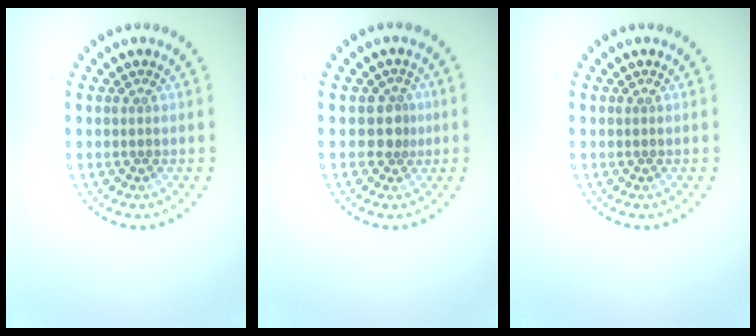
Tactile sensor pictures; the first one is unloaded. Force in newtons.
{"total": 1.9, "press": 1.4, "slide": 1.3}
{"total": 0.0}